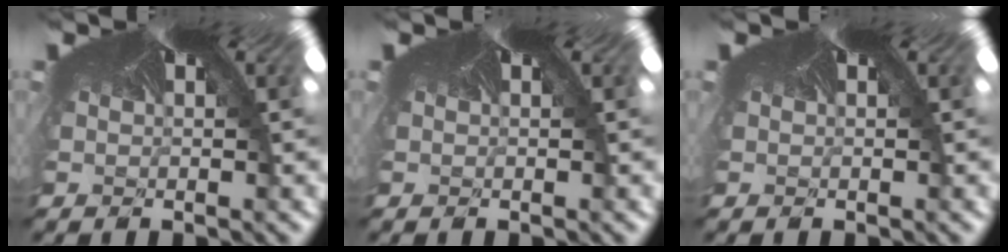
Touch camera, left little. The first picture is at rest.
{"total": 0.0}
{"total": 0.0}